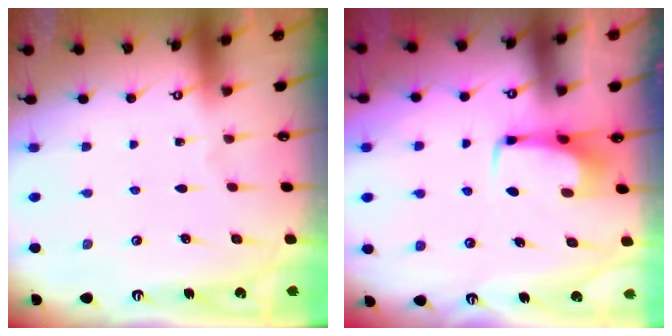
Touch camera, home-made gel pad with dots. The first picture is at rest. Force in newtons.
{"total": 3.0, "press": 2.9, "slide": 0.4}